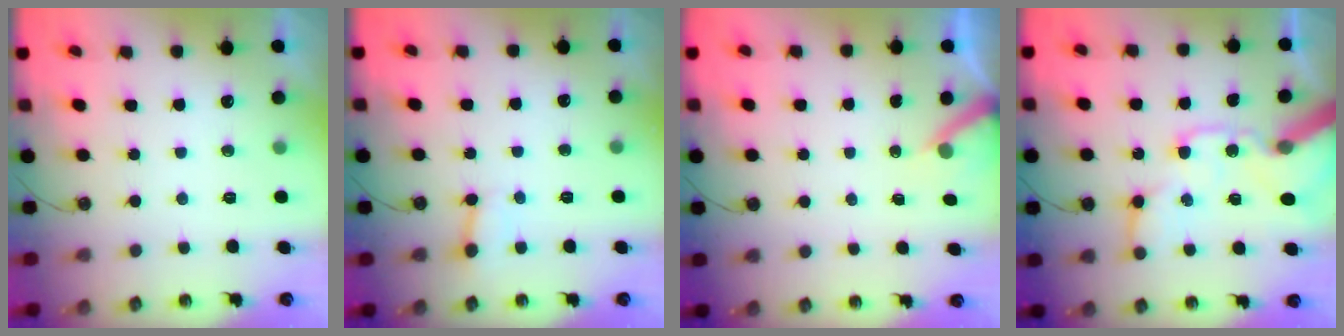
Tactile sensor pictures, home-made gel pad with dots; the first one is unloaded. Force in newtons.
{"total": 3.0, "press": 2.9, "slide": 0.4}
{"total": 4.1, "press": 4.0, "slide": 0.2}
{"total": 20.5, "press": 20.3, "slide": 3.2}